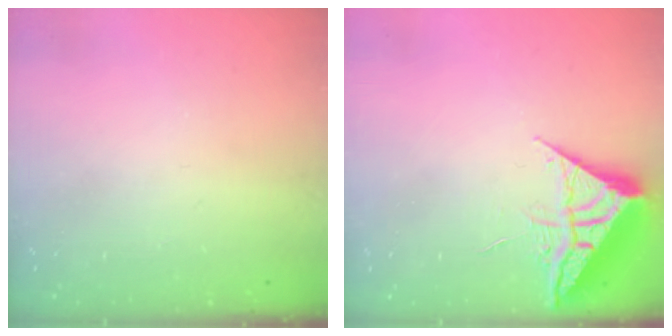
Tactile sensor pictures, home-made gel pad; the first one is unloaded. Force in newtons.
{"total": 7.0, "press": 7.0, "slide": 0.3}